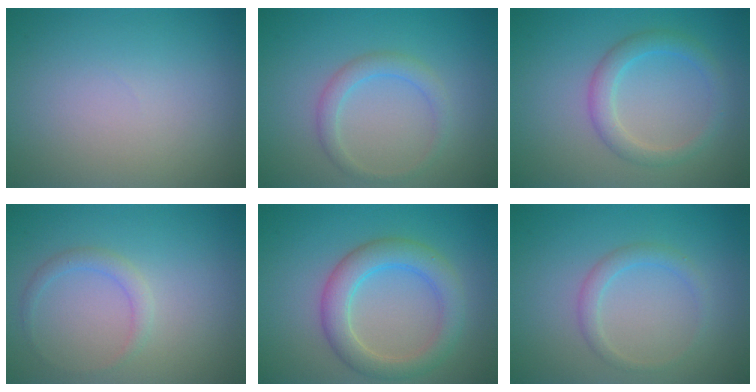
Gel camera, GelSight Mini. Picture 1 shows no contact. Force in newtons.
{"total": 2.0, "press": 2.0, "slide": 0.1}
{"total": 2.7, "press": 2.7, "slide": 0.1}
{"total": 1.4, "press": 1.4, "slide": 0.1}
{"total": 4.5, "press": 4.5, "slide": 0.1}
{"total": 1.6, "press": 1.6, "slide": 0.1}